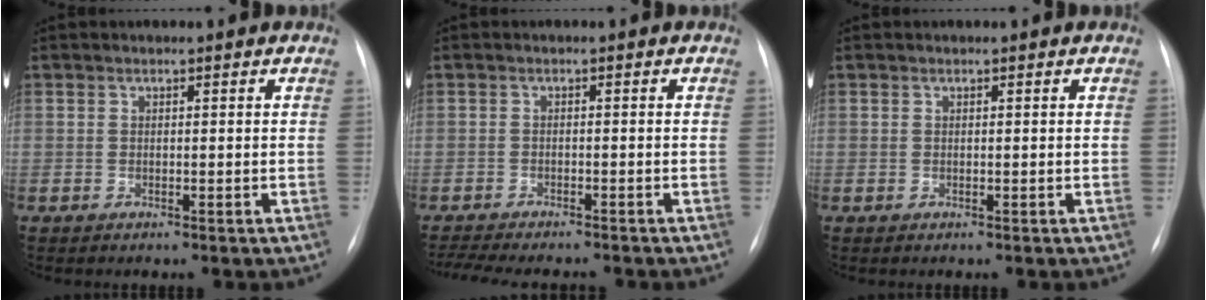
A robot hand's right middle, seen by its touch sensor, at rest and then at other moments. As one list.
[{"total": 11.0, "force": [-9.9, 1.7, 4.5], "torque": [-0.068, -0.008, -0.135]}, {"total": 0.0}]